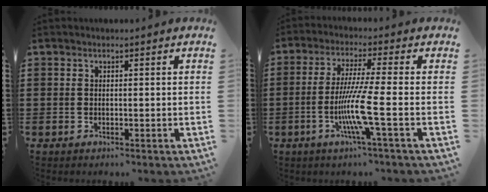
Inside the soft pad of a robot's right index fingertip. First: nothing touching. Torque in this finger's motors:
{"motor_torque": [2.14, 0.00, 0.44, 0.17]}